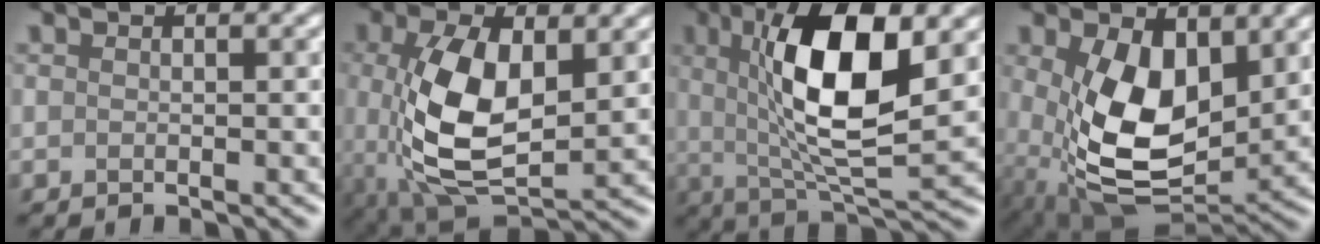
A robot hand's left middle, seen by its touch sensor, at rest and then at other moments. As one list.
[{"total": 7.6, "force": [0.4, 3.7, 6.6], "torque": [-0.164, -0.007, 0.014]}, {"total": 9.4, "force": [2.6, 2.6, 8.7], "torque": [-0.153, 0.000, 0.050]}, {"total": 8.6, "force": [1.1, 4.9, 7.0], "torque": [-0.151, -0.014, 0.029]}]